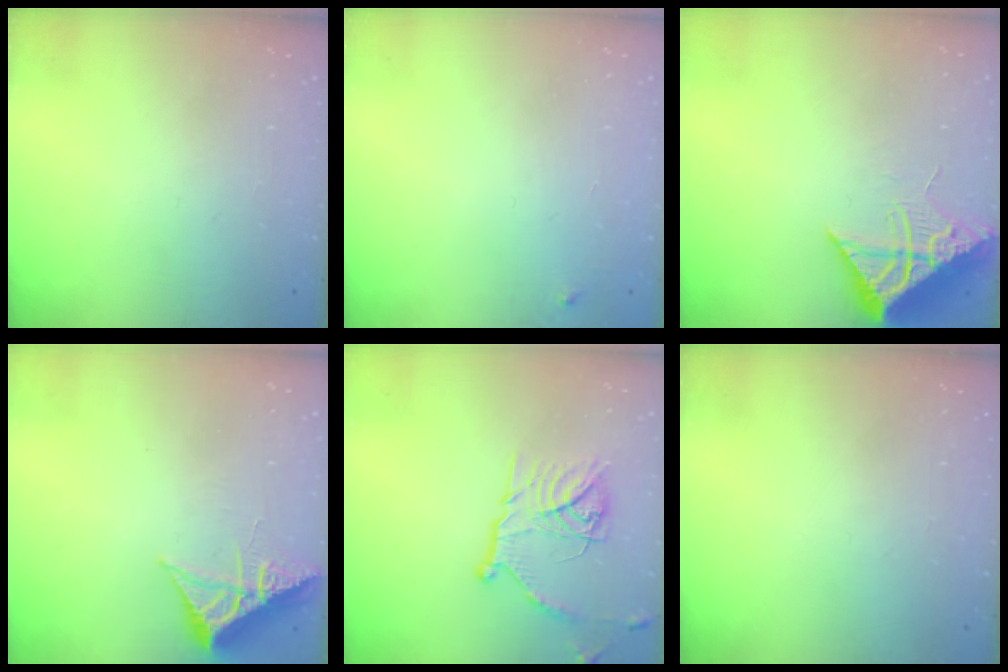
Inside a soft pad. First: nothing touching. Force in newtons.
{"total": 3.5, "press": 3.4, "slide": 0.4}
{"total": 9.7, "press": 9.7, "slide": 1.0}
{"total": 6.1, "press": 6.0, "slide": 0.7}
{"total": 16.4, "press": 16.4, "slide": 1.3}
{"total": 0.0}